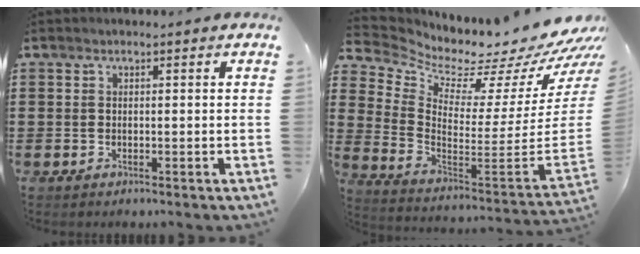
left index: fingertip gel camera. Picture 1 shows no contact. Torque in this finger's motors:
{"motor_torque": [2.04, -0.10, -0.06, -0.08]}